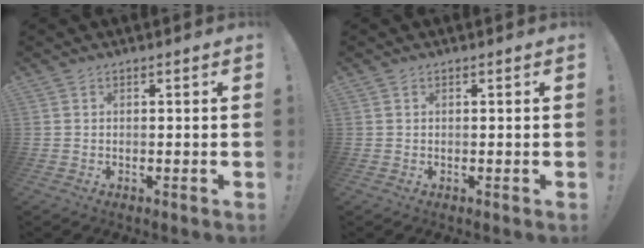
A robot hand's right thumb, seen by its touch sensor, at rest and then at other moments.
{"total": 0.0}